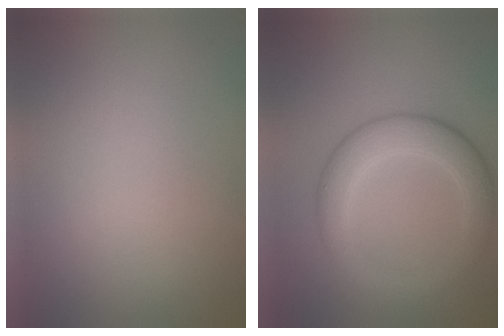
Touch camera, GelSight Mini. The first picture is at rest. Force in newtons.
{"total": 5.0, "press": 5.0, "slide": 0.1}